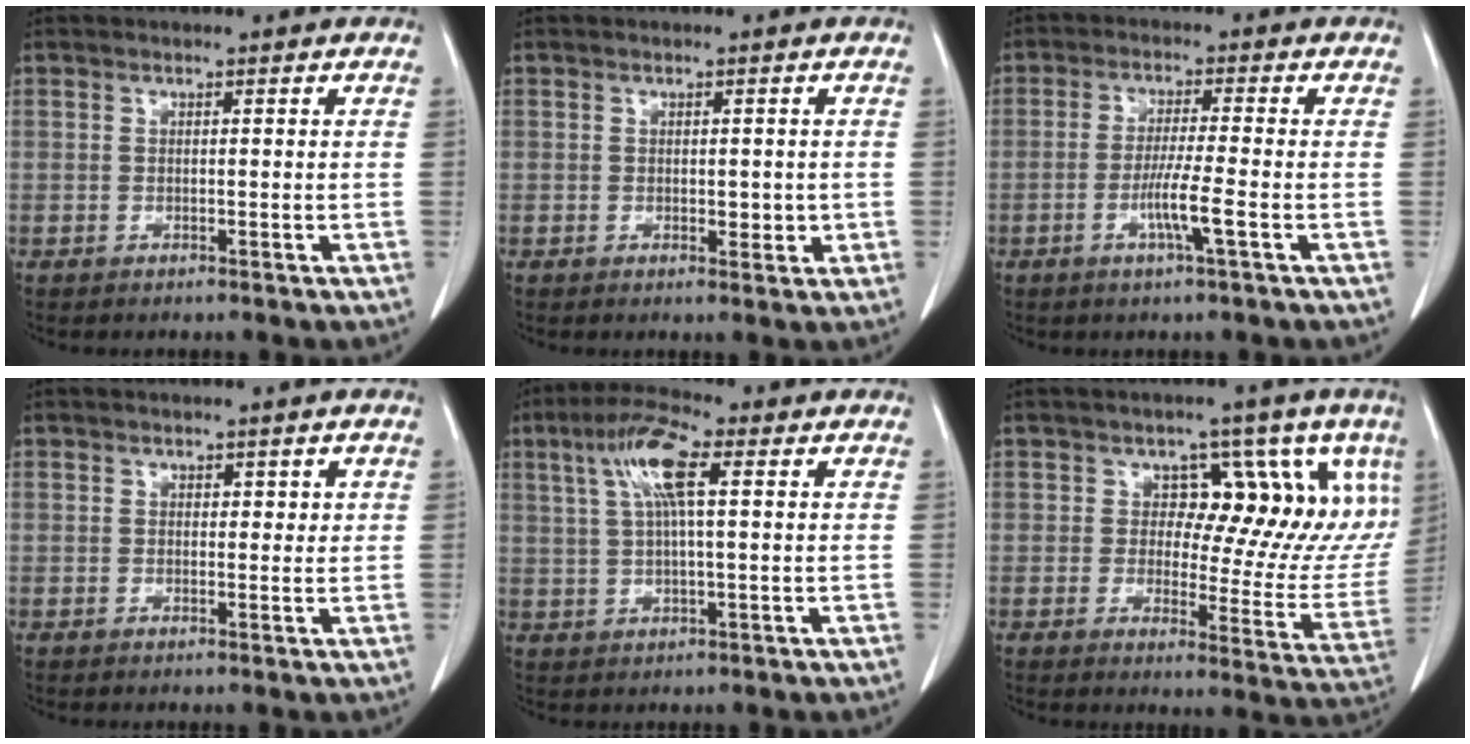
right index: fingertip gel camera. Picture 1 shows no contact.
{"total": 2.3, "force": [-0.2, 1.3, 1.9], "torque": [-0.022, -0.002, 0.002]}
{"total": 5.4, "force": [-1.9, -0.6, 5.0], "torque": [-0.092, -0.010, -0.038]}
{"total": 1.7, "force": [0.9, 1.0, 1.0], "torque": [-0.007, 0.000, 0.012]}
{"total": 8.5, "force": [3.0, 1.4, 7.8], "torque": [-0.159, 0.018, 0.056]}
{"total": 13.4, "force": [5.7, 7.7, 9.3], "torque": [-0.088, 0.006, 0.068]}